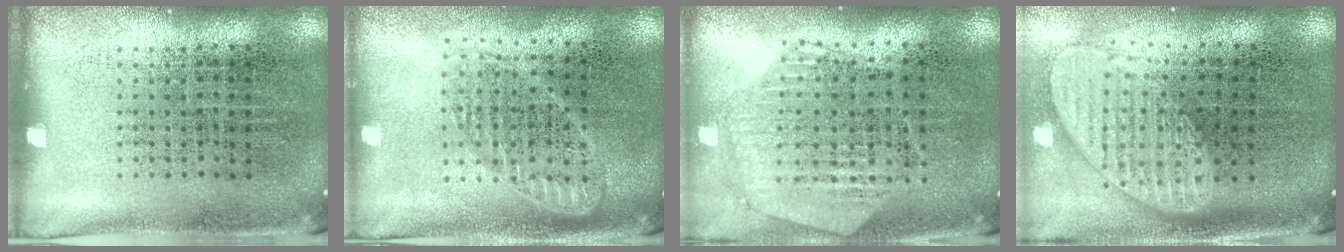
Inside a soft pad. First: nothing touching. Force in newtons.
{"total": 1.8, "press": 1.5, "slide": 0.9}
{"total": 1.0, "press": 1.0, "slide": 0.2}
{"total": 2.0, "press": 1.5, "slide": 1.3}